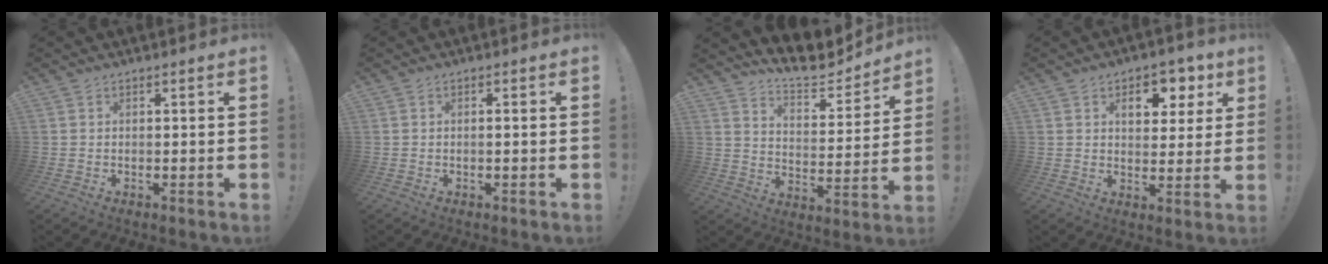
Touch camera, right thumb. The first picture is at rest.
{"total": 0.8, "force": [-0.3, -0.2, 0.8], "torque": [-0.012, -0.002, -0.006]}
{"total": 11.4, "force": [10.4, 3.4, 3.4], "torque": [-0.060, -0.085, 0.184]}
{"total": 8.8, "force": [4.1, 5.8, 5.3], "torque": [-0.052, -0.018, 0.068]}